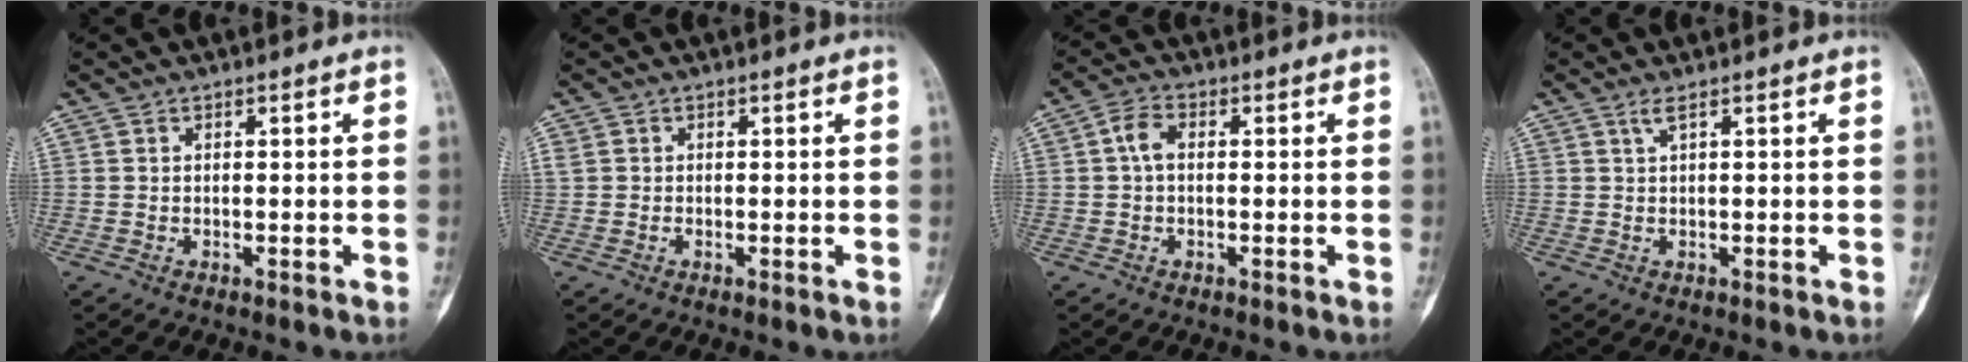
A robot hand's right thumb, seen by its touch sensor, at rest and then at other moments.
{"total": 1.3, "force": [0.0, 1.2, 0.6], "torque": [-0.011, 0.005, 0.002]}
{"total": 3.8, "force": [0.4, 2.3, 3.0], "torque": [-0.057, 0.012, 0.002]}
{"total": 1.2, "force": [0.6, 0.0, 1.0], "torque": [-0.028, 0.007, 0.016]}